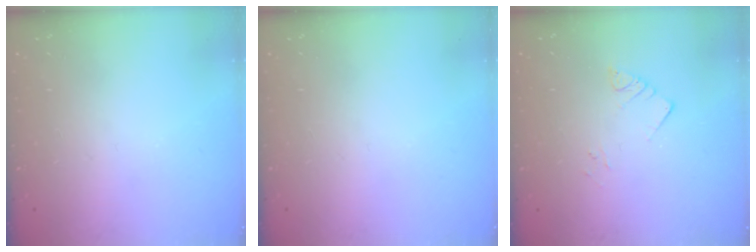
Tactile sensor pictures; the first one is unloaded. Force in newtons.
{"total": 0.0}
{"total": 3.3, "press": 3.3, "slide": 0.2}